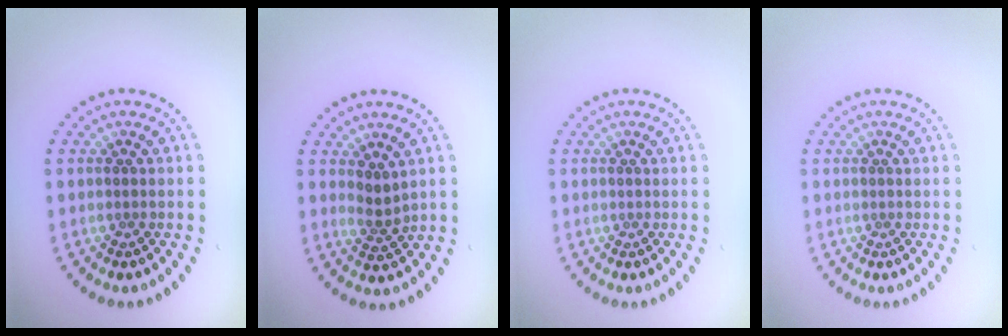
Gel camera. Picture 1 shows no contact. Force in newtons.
{"total": 2.0, "press": 1.4, "slide": 1.4}
{"total": 0.0}
{"total": 0.0}